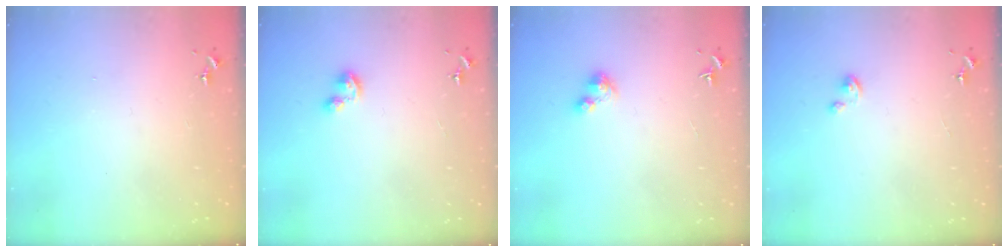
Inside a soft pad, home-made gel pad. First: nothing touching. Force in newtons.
{"total": 3.2, "press": 3.2, "slide": 0.5}
{"total": 3.8, "press": 3.8, "slide": 0.4}
{"total": 1.4, "press": 1.4, "slide": 0.1}